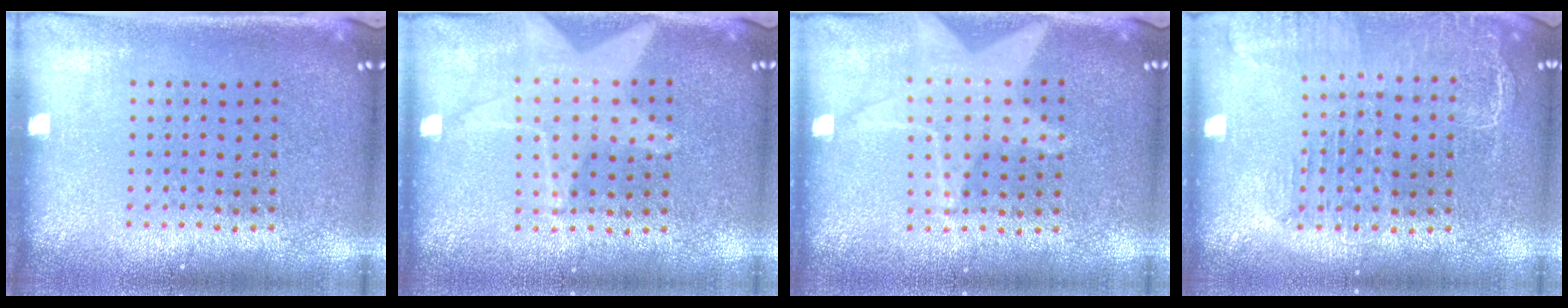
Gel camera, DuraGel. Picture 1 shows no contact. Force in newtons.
{"total": 1.4, "press": 1.4, "slide": 0.4}
{"total": 1.4, "press": 1.4, "slide": 0.4}
{"total": 1.6, "press": 1.5, "slide": 0.7}